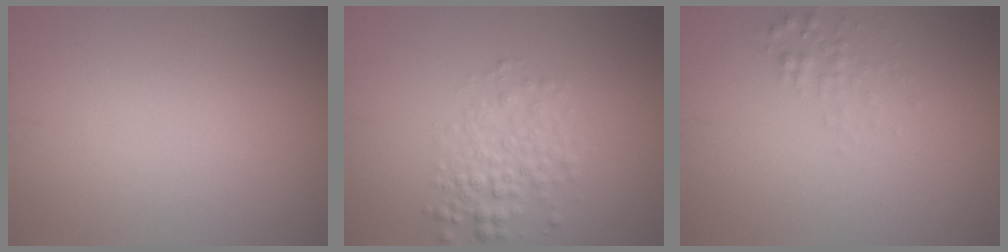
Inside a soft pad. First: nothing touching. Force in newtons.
{"total": 2.9, "press": 2.9, "slide": 0.1}
{"total": 1.1, "press": 1.1, "slide": 0.0}